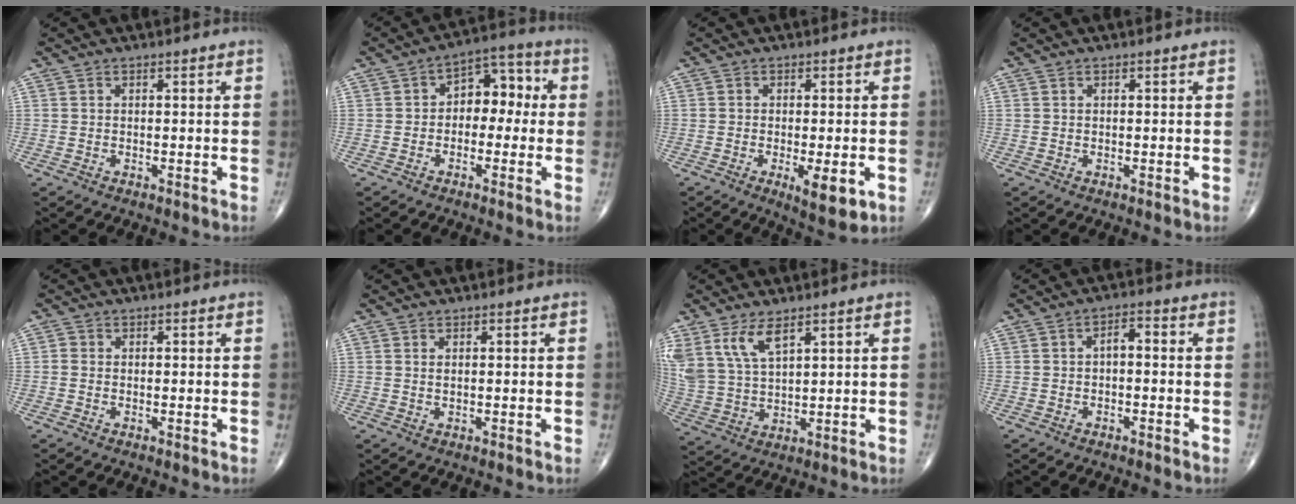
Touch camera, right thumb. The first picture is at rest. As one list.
[{"total": 8.3, "force": [0.0, 5.6, 6.1], "torque": [-0.048, 0.037, -0.015]}, {"total": 6.7, "force": [-2.1, 2.1, 6.0], "torque": [-0.088, -0.014, -0.028]}, {"total": 0.0}, {"total": 0.8, "force": [-0.2, 0.7, 0.4], "torque": [-0.003, 0.001, -0.007]}, {"total": 0.7, "force": [0.2, 0.2, 0.6], "torque": [-0.013, 0.000, 0.006]}, {"total": 9.2, "force": [5.5, 4.0, 6.3], "torque": [-0.132, -0.018, 0.122]}, {"total": 2.7, "force": [-0.4, 1.4, 2.3], "torque": [-0.030, 0.017, -0.014]}]